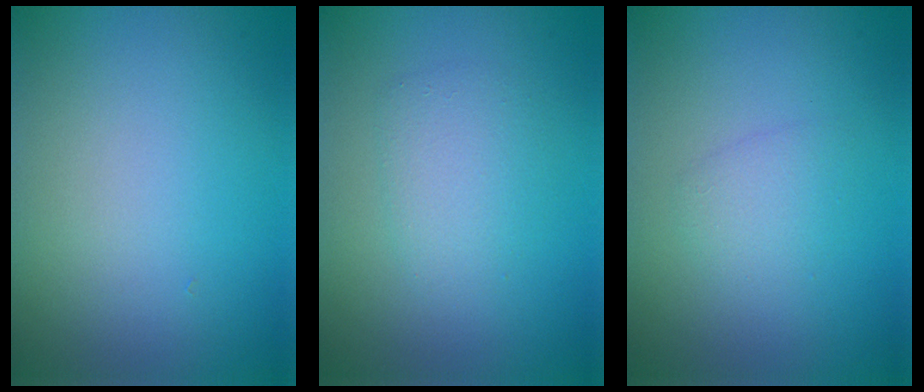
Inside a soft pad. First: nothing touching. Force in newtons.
{"total": 2.4, "press": 2.4, "slide": 0.1}
{"total": 1.5, "press": 1.5, "slide": 0.1}